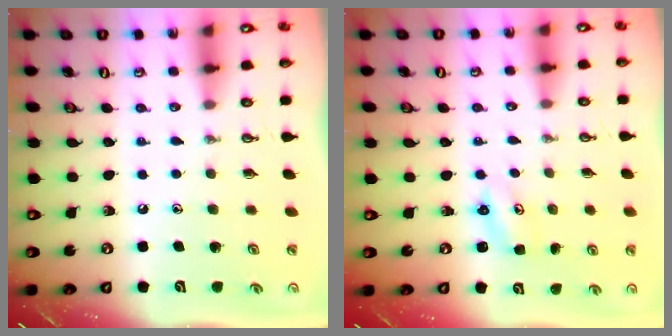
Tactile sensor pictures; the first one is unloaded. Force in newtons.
{"total": 2.8, "press": 2.8, "slide": 0.3}